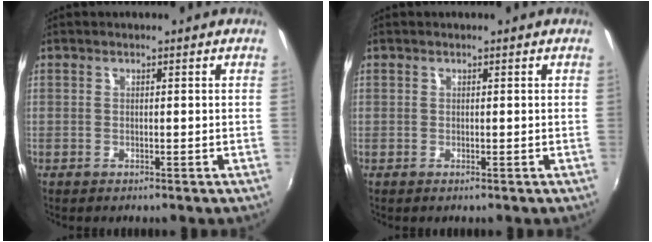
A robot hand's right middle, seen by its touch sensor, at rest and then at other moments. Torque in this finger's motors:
{"motor_torque": [-0.64, 0.04, -0.34, -0.07]}